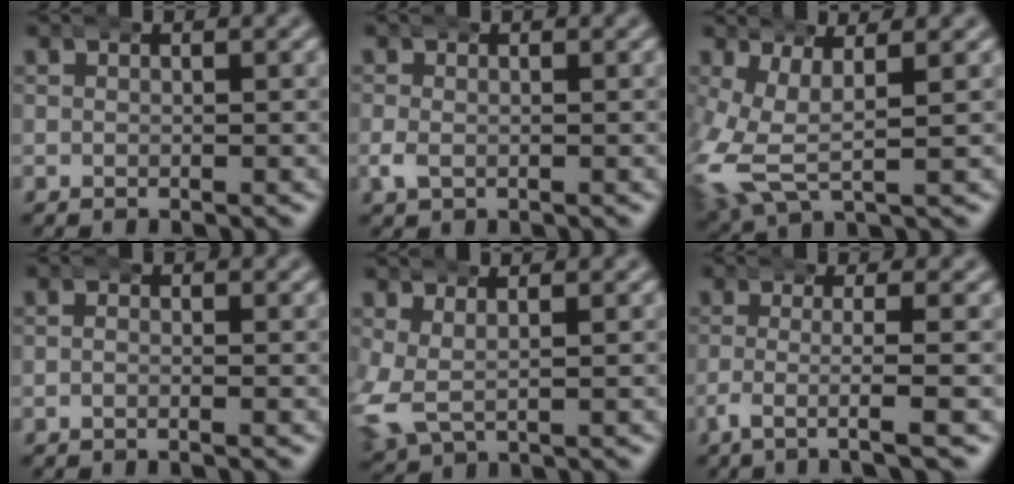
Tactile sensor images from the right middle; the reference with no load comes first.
{"total": 1.4, "force": [-0.4, 1.0, 0.9], "torque": [-0.028, -0.003, -0.005]}
{"total": 6.2, "force": [-0.3, 4.4, 4.4], "torque": [-0.126, -0.027, 0.009]}
{"total": 0.7, "force": [-0.5, 0.1, 0.4], "torque": [-0.005, 0.005, -0.016]}
{"total": 4.0, "force": [0.1, 3.3, 2.3], "torque": [-0.088, -0.019, 0.014]}
{"total": 3.6, "force": [-1.9, -0.3, 3.0], "torque": [-0.063, -0.006, -0.032]}